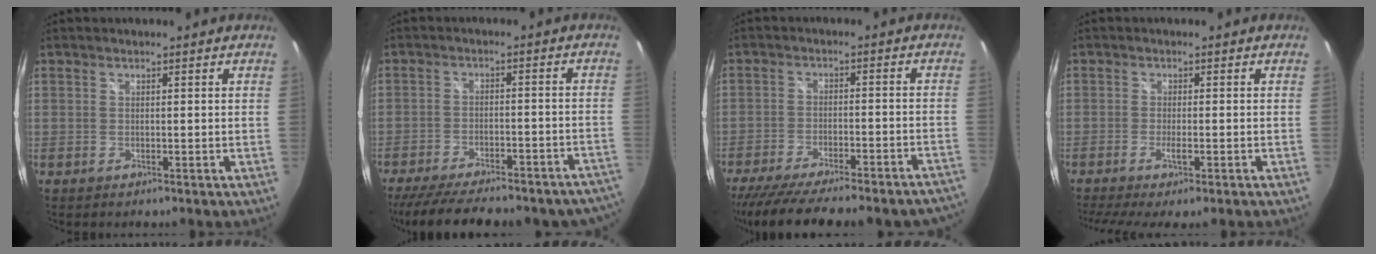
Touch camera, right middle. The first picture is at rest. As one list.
[{"total": 24.6, "force": [-20.7, 6.9, 11.3], "torque": [-0.202, -0.027, -0.271]}, {"total": 24.5, "force": [-21.4, 4.1, 11.2], "torque": [-0.200, -0.045, -0.298]}, {"total": 6.0, "force": [-3.9, 0.3, 4.5], "torque": [-0.097, -0.024, -0.064]}]